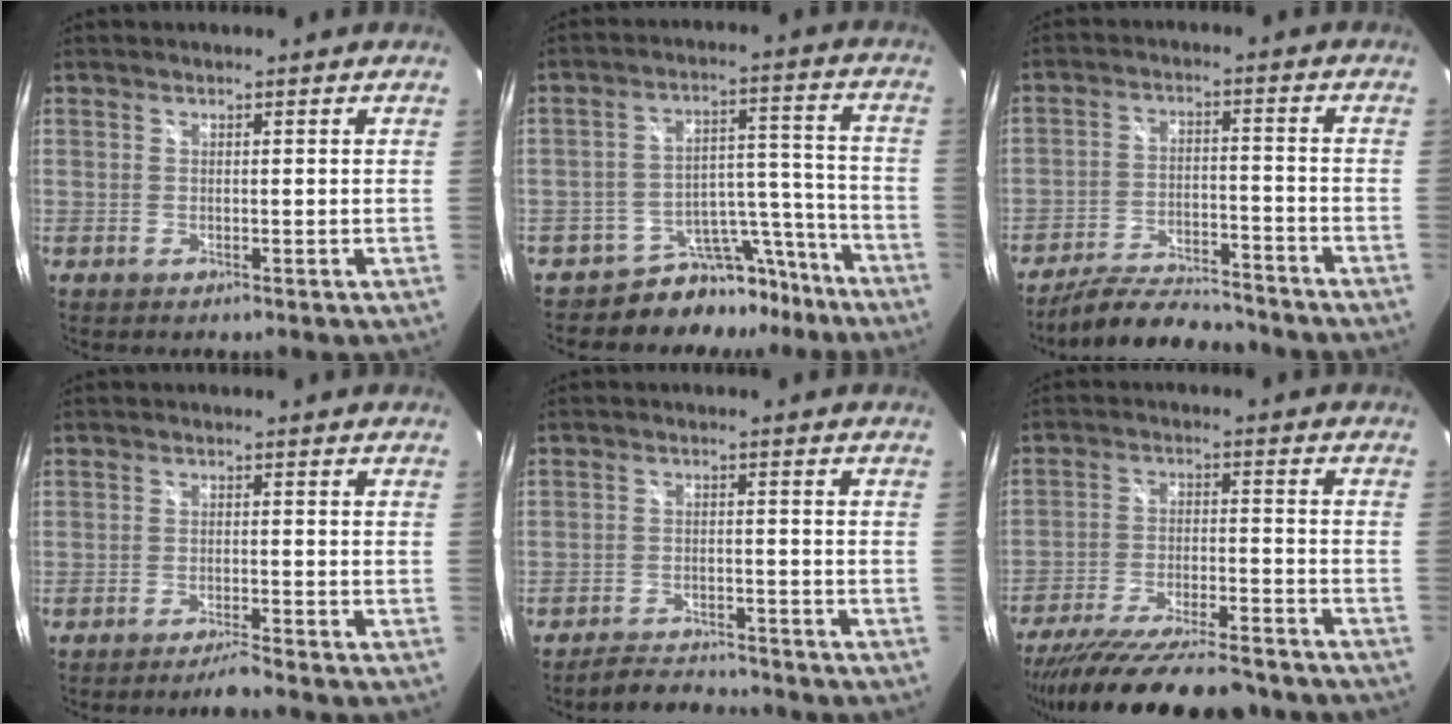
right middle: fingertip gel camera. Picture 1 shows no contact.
{"total": 10.7, "force": [-9.5, 4.8, 1.2], "torque": [-0.006, 0.058, -0.139]}
{"total": 12.3, "force": [-11.2, 2.5, 4.2], "torque": [-0.102, -0.003, -0.177]}
{"total": 3.2, "force": [-2.9, -0.5, 1.2], "torque": [-0.036, -0.004, -0.055]}
{"total": 6.7, "force": [-6.5, 1.3, 1.2], "torque": [-0.045, 0.006, -0.101]}
{"total": 22.0, "force": [-19.1, 3.8, 10.2], "torque": [-0.193, -0.046, -0.286]}